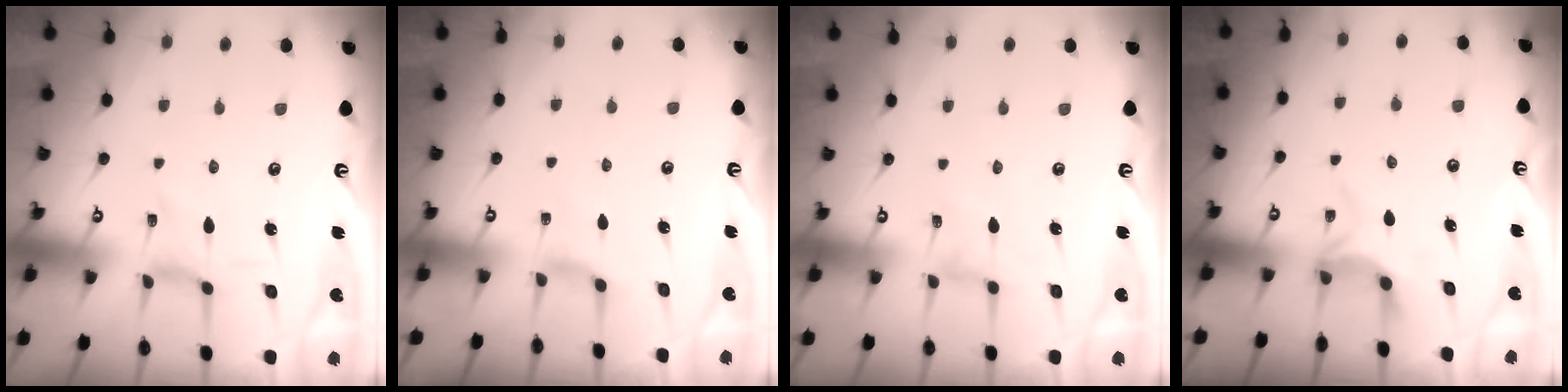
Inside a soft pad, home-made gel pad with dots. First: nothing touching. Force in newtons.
{"total": 2.9, "press": 2.9, "slide": 0.5}
{"total": 0.0}
{"total": 5.8, "press": 5.5, "slide": 1.8}